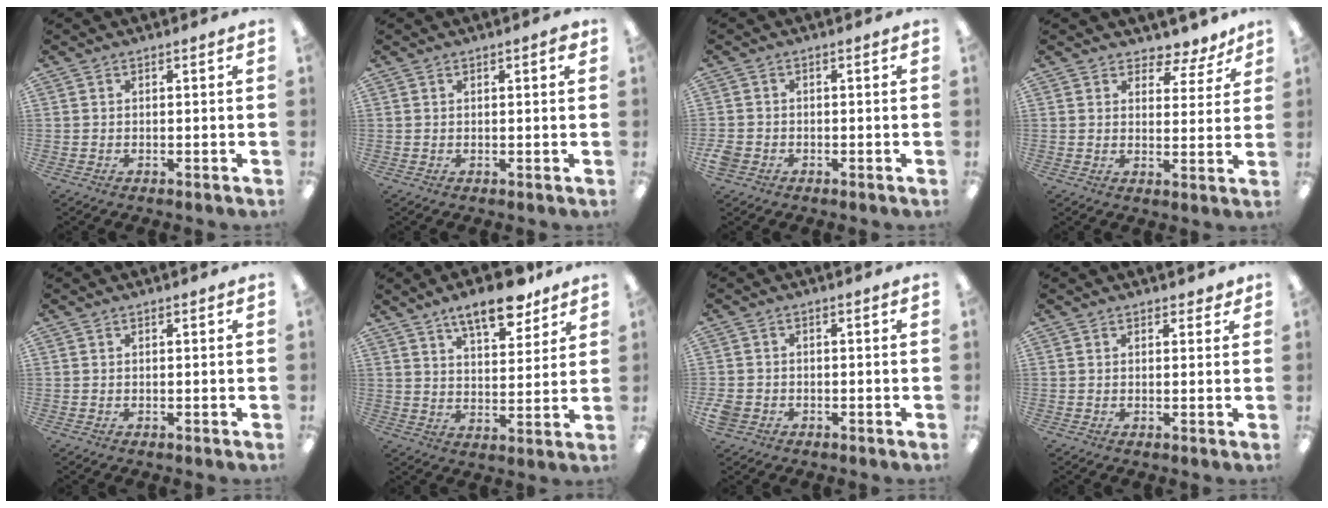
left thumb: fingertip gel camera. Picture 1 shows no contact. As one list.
[{"total": 1.5, "force": [0.8, 0.4, 1.2], "torque": [-0.016, 0.000, 0.011]}, {"total": 2.4, "force": [-1.3, 1.9, 0.6], "torque": [-0.014, 0.002, -0.026]}, {"total": 4.9, "force": [4.1, 2.4, 1.4], "torque": [-0.004, -0.035, 0.067]}, {"total": 0.0}, {"total": 11.7, "force": [8.9, 4.2, 6.4], "torque": [-0.088, -0.046, 0.153]}, {"total": 2.6, "force": [-1.2, 2.1, 0.7], "torque": [-0.017, 0.001, -0.024]}, {"total": 1.6, "force": [1.4, 0.8, 0.4], "torque": [0.001, -0.003, 0.024]}]